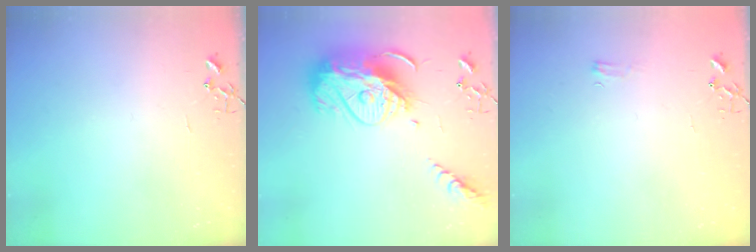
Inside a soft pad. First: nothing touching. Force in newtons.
{"total": 18.8, "press": 18.7, "slide": 1.6}
{"total": 3.7, "press": 3.6, "slide": 0.6}